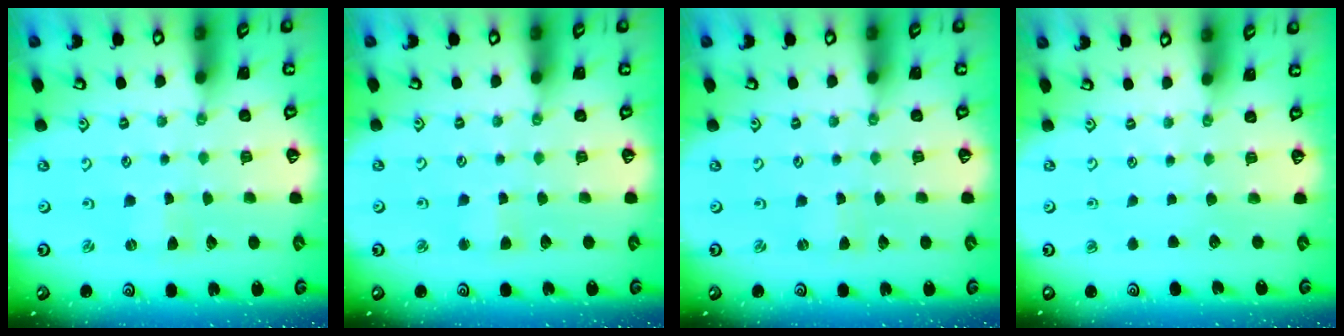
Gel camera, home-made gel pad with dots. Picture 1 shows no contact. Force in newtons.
{"total": 2.8, "press": 2.8, "slide": 0.4}
{"total": 0.0}
{"total": 0.0}